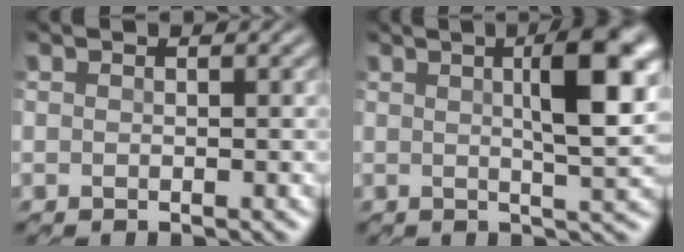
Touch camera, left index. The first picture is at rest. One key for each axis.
{"total": 6.4, "fx": 1.9, "fy": 1.3, "fz": 6.0, "tx": -0.093, "ty": 0.013, "tz": 0.029}